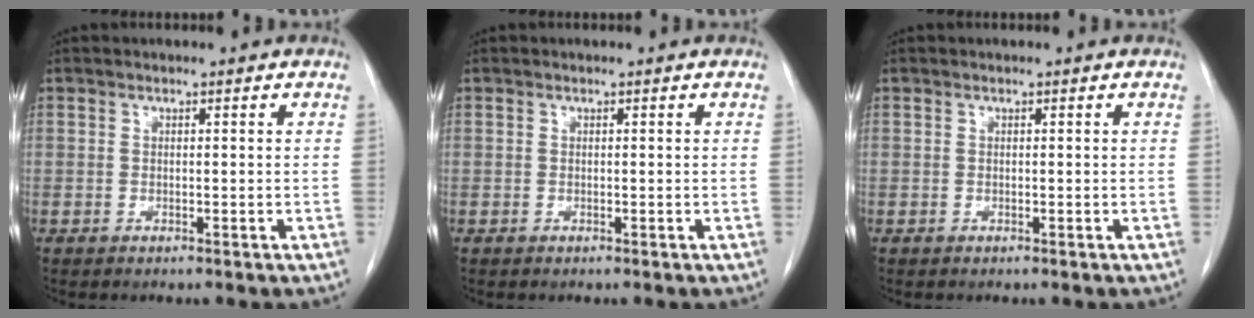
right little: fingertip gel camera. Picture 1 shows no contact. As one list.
[{"total": 0.0}, {"total": 0.0}]